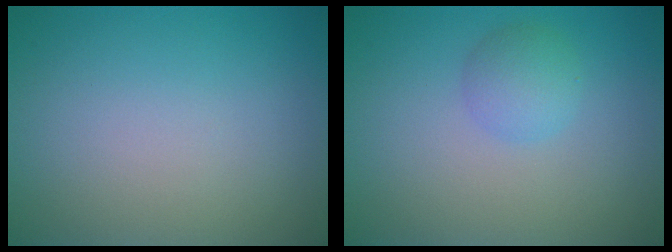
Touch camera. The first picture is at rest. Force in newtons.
{"total": 2.1, "press": 2.1, "slide": 0.1}